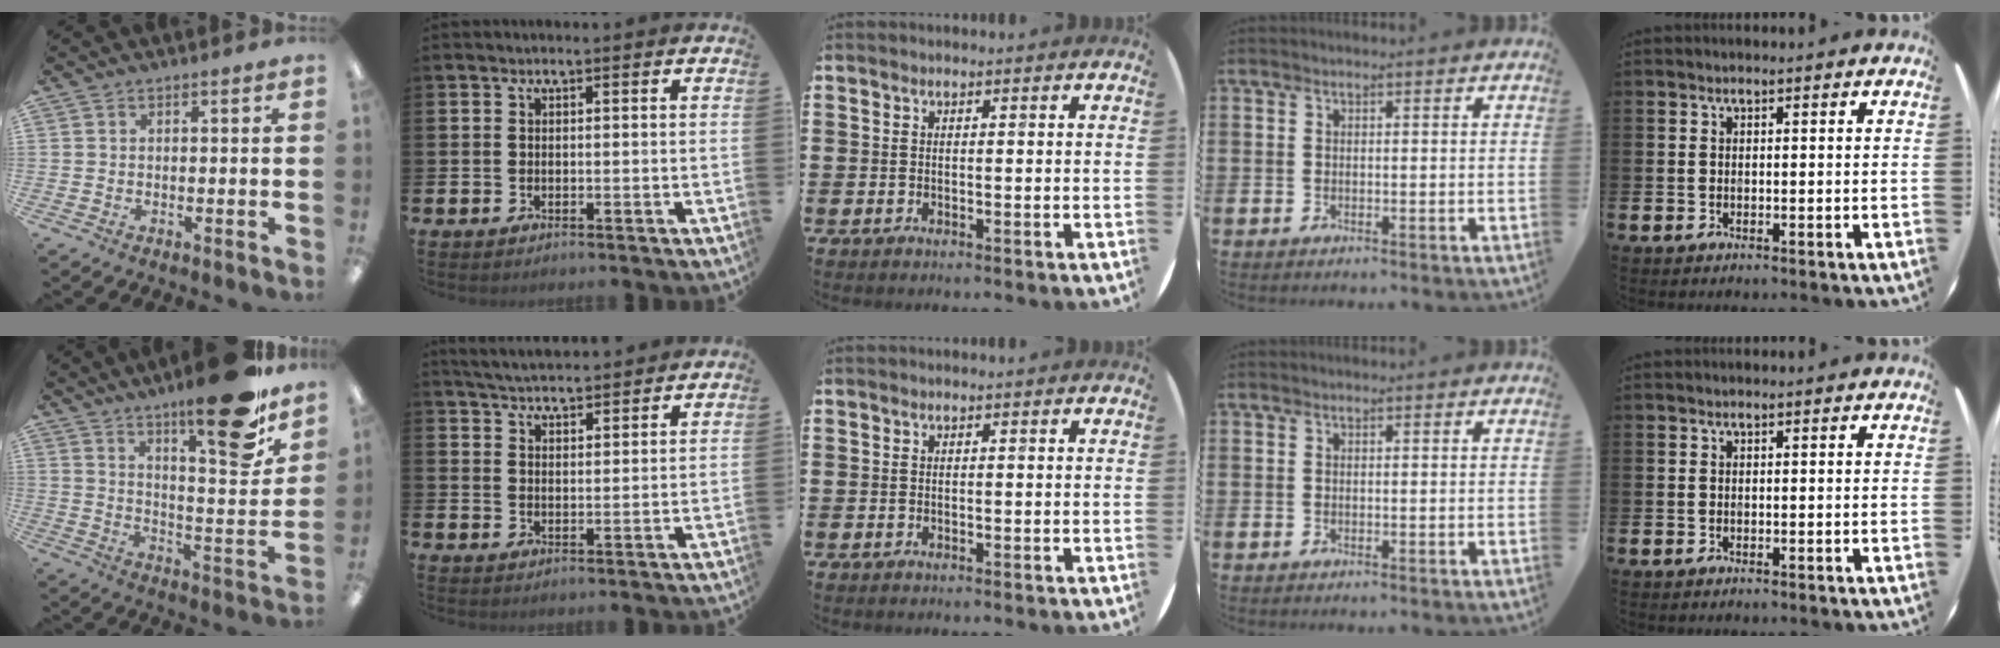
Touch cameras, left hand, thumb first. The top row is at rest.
{"thumb": {"total": 20.0, "force": [14.5, 5.1, 12.8], "torque": [-0.167, -0.108, 0.230]}, "index": {"total": 4.5, "force": [4.5, 0.2, 0.3], "torque": [-0.026, -0.022, 0.083]}}